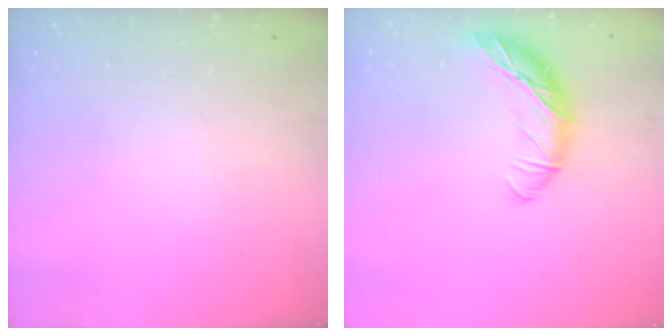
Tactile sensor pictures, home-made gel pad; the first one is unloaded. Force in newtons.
{"total": 12.1, "press": 12.0, "slide": 0.9}